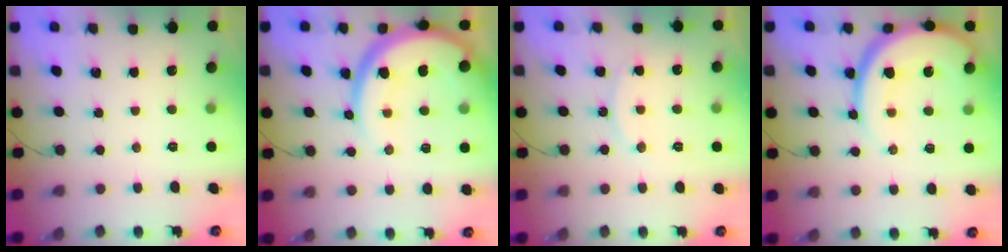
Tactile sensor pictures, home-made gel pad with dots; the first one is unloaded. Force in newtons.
{"total": 15.3, "press": 15.2, "slide": 1.3}
{"total": 8.8, "press": 8.8, "slide": 0.6}
{"total": 15.0, "press": 14.9, "slide": 1.2}